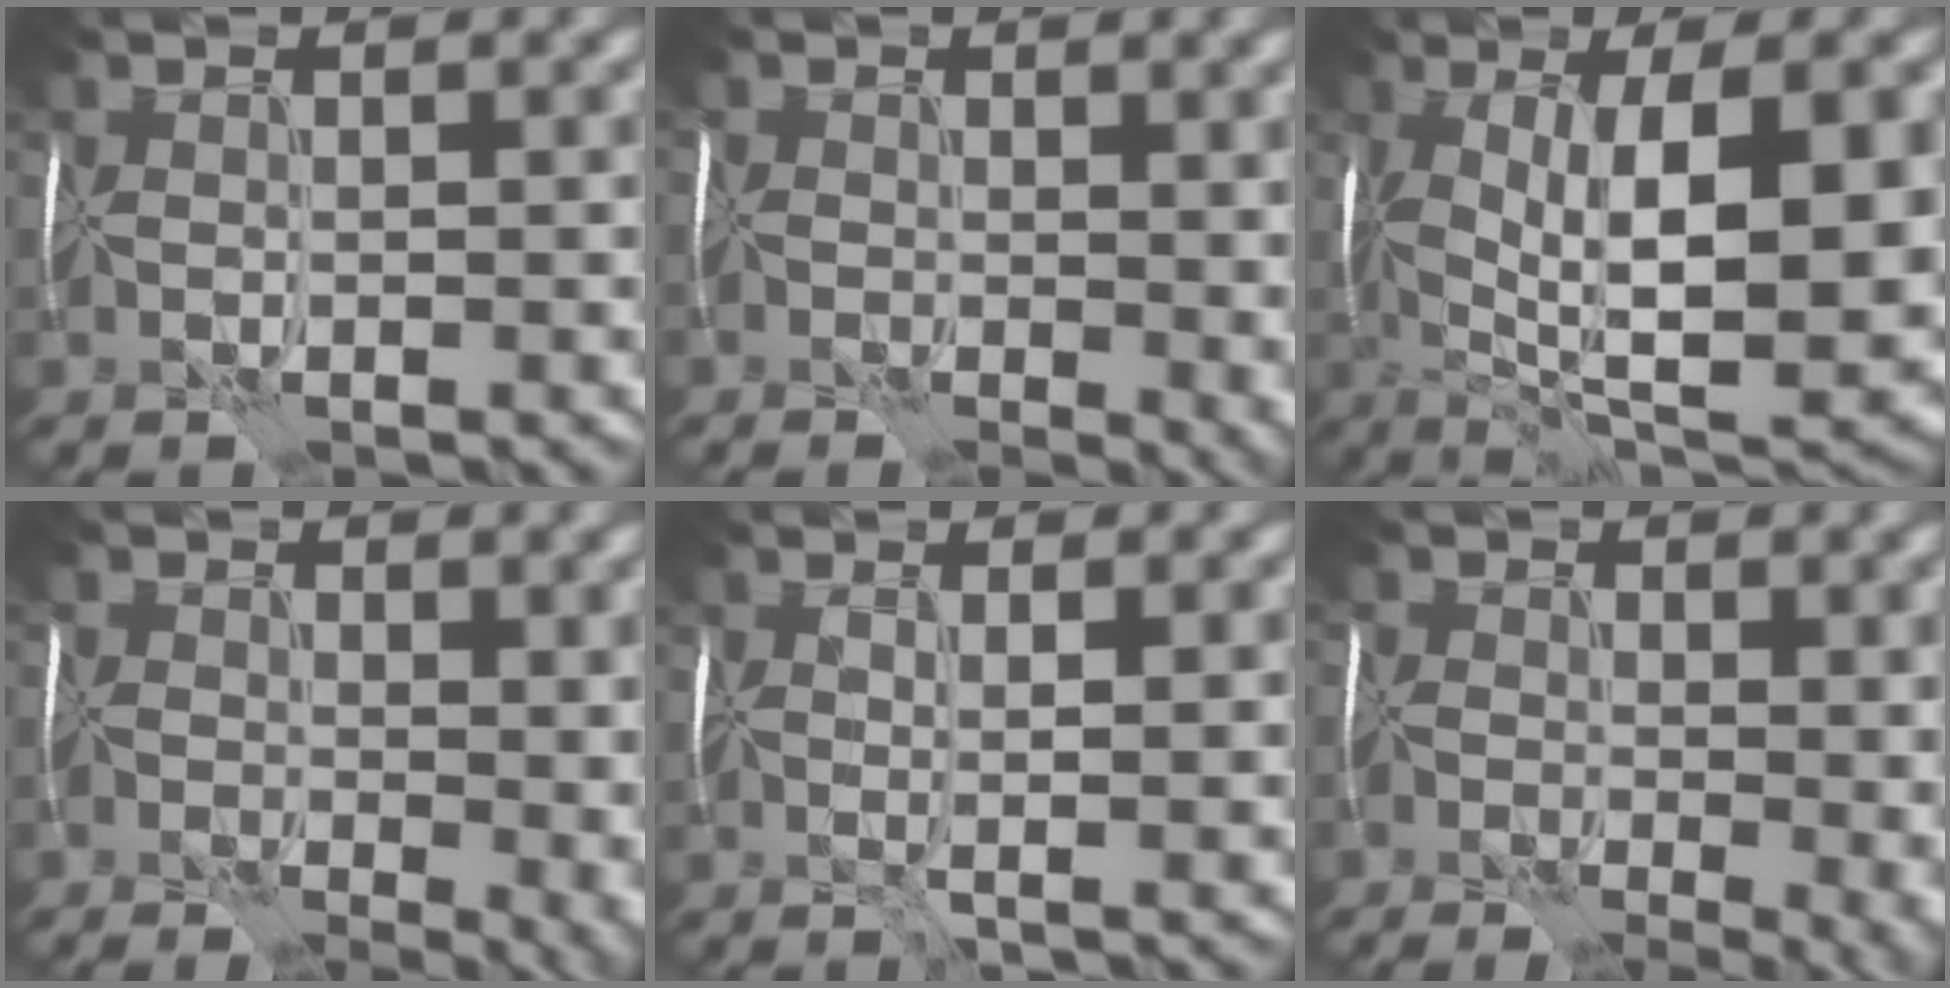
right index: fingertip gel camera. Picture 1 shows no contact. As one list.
[{"total": 6.6, "force": [-0.8, 3.5, 5.5], "torque": [-0.074, -0.003, 0.000]}, {"total": 15.2, "force": [-0.3, 5.5, 14.2], "torque": [-0.219, 0.004, 0.006]}, {"total": 10.5, "force": [-1.8, 5.9, 8.6], "torque": [-0.124, -0.003, -0.003]}, {"total": 1.9, "force": [0.5, 0.2, 1.8], "torque": [-0.033, 0.001, 0.008]}, {"total": 11.1, "force": [-2.8, 6.0, 8.9], "torque": [-0.130, -0.004, -0.022]}]